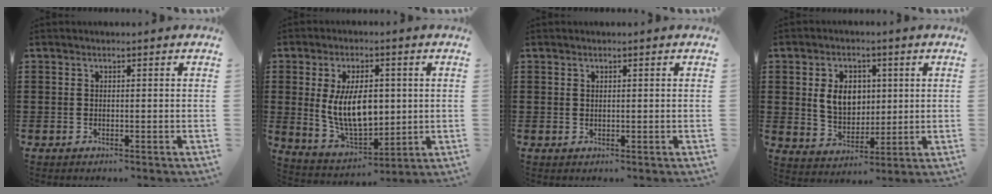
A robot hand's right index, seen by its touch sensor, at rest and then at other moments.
{"total": 10.6, "force": [1.3, 5.8, 8.8], "torque": [-0.171, 0.001, 0.021]}
{"total": 0.5, "force": [0.4, 0.3, 0.2], "torque": [-0.003, 0.001, 0.009]}
{"total": 7.0, "force": [1.4, 5.3, 4.4], "torque": [-0.086, 0.011, 0.022]}